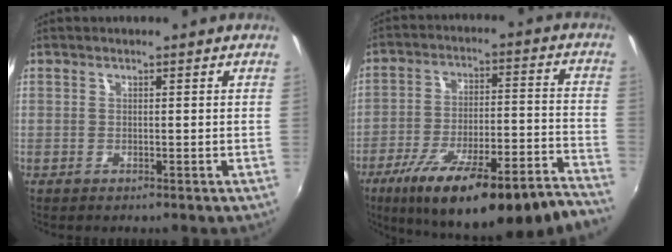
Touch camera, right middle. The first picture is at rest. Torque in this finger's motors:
{"motor_torque": [1.67, -0.46, 0.85, 0.21]}